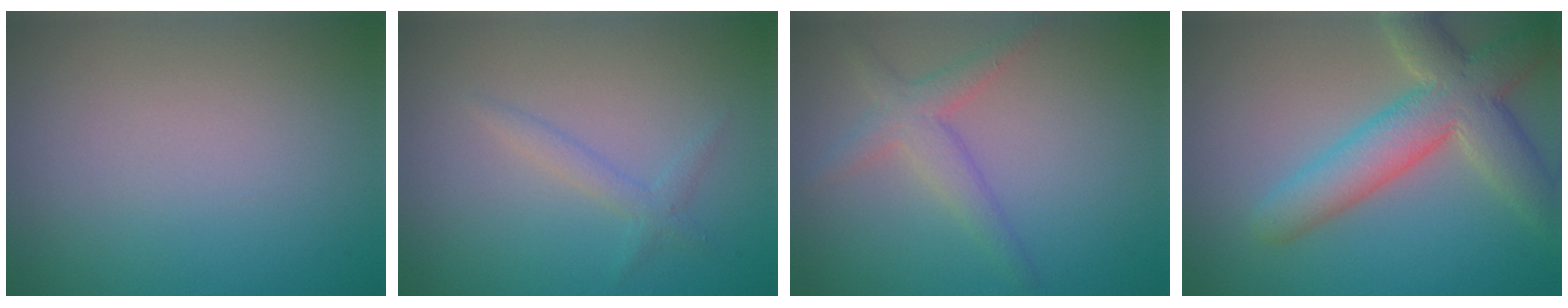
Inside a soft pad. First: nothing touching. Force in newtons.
{"total": 1.3, "press": 1.3, "slide": 0.1}
{"total": 2.7, "press": 2.7, "slide": 0.1}
{"total": 7.2, "press": 7.2, "slide": 0.7}